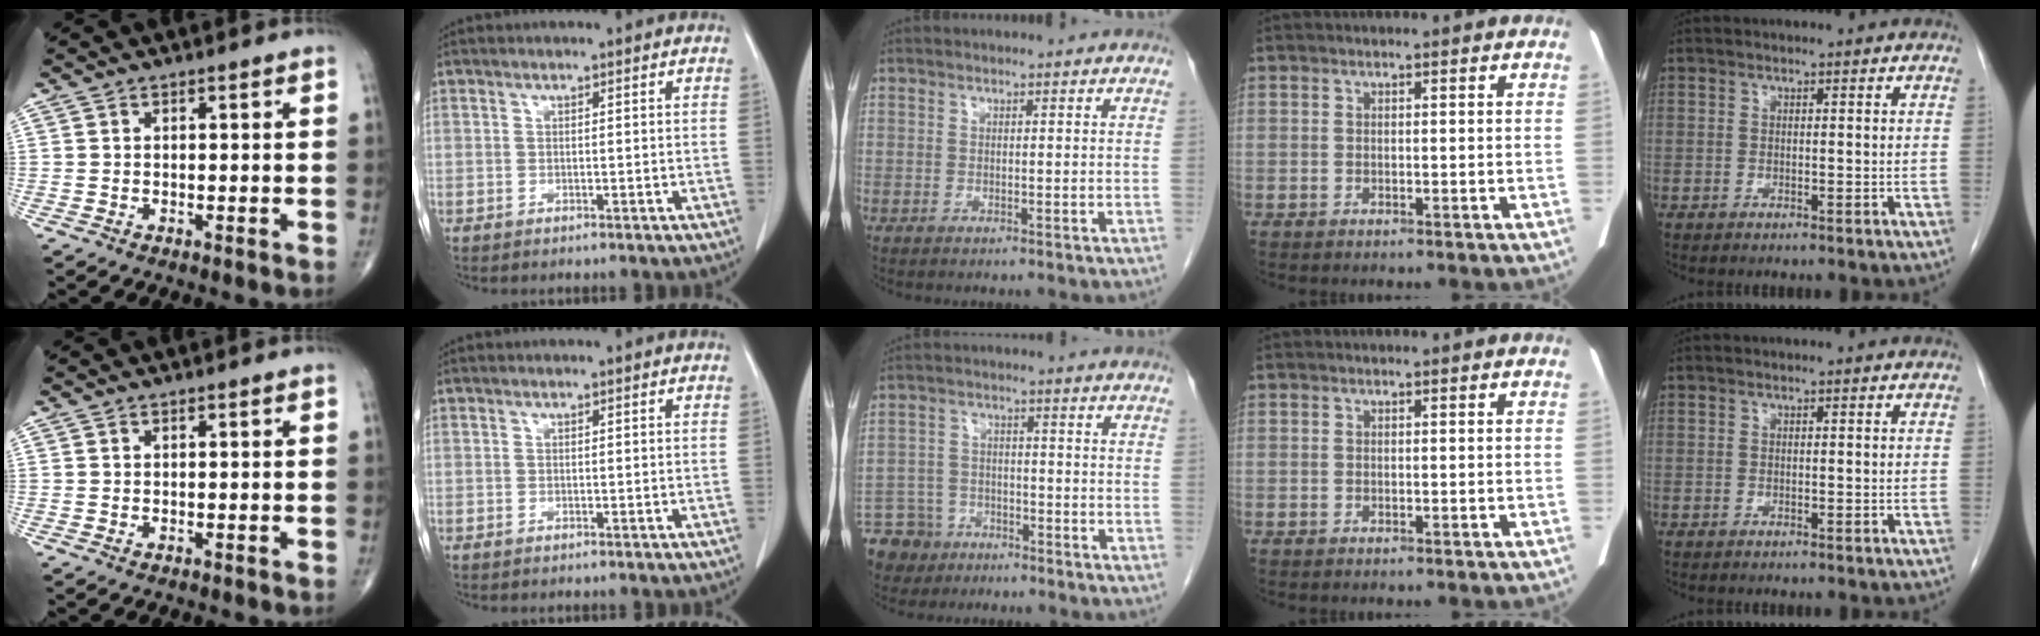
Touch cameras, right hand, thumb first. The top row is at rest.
{"middle": {"total": 7.5, "force": [-5.6, 5.0, 0.6], "torque": [-0.019, 0.000, -0.099]}}